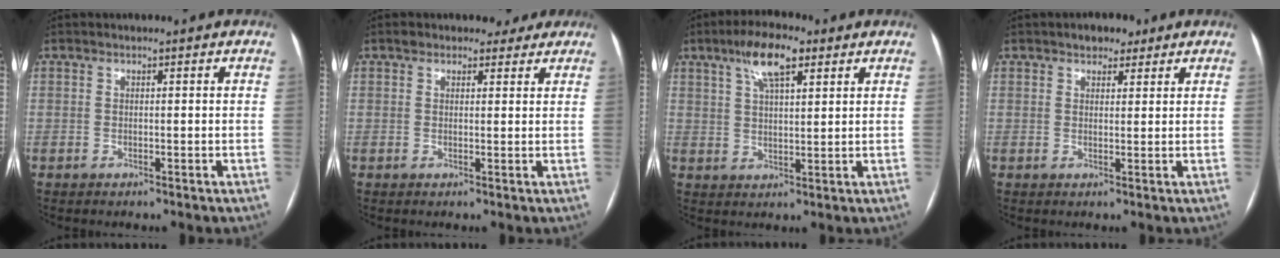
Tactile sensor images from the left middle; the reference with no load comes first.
{"total": 3.8, "force": [3.1, 2.1, 0.8], "torque": [0.001, 0.016, 0.039]}
{"total": 7.7, "force": [4.3, 2.2, 5.9], "torque": [-0.114, 0.017, 0.076]}
{"total": 3.3, "force": [2.3, 1.9, 1.4], "torque": [-0.018, 0.008, 0.033]}